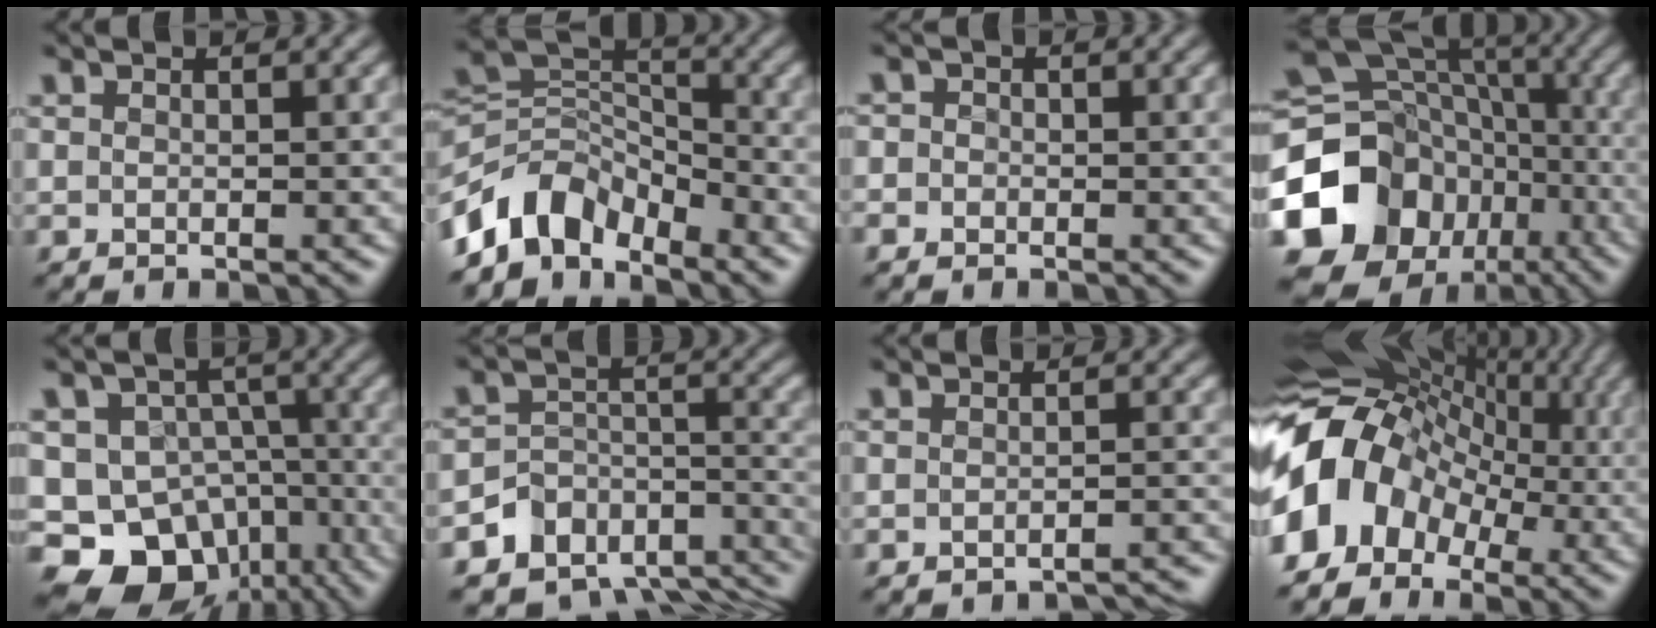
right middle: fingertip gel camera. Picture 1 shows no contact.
{"total": 6.1, "force": [-4.7, 3.1, 2.2], "torque": [-0.027, 0.007, -0.098]}
{"total": 1.9, "force": [-0.4, 1.8, 0.5], "torque": [-0.002, 0.013, -0.027]}
{"total": 17.1, "force": [-6.4, 14.1, 7.1], "torque": [-0.176, -0.002, -0.108]}
{"total": 13.2, "force": [-6.7, 10.2, 5.0], "torque": [-0.091, -0.006, -0.104]}
{"total": 9.8, "force": [-7.6, 6.0, 1.6], "torque": [-0.026, 0.012, -0.105]}
{"total": 2.4, "force": [-2.4, 0.1, 0.5], "torque": [-0.005, 0.003, -0.023]}
{"total": 11.6, "force": [-2.5, 9.2, 6.6], "torque": [-0.124, 0.016, -0.064]}